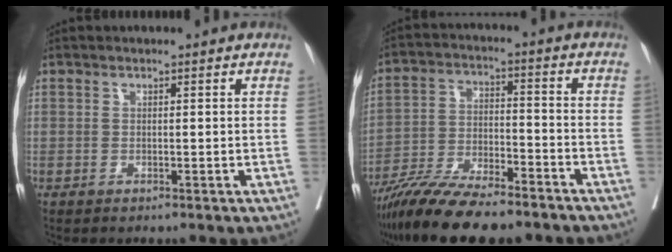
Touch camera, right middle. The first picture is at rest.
{"total": 15.8, "force": [-13.2, 2.5, 8.4], "torque": [-0.161, -0.021, -0.225]}